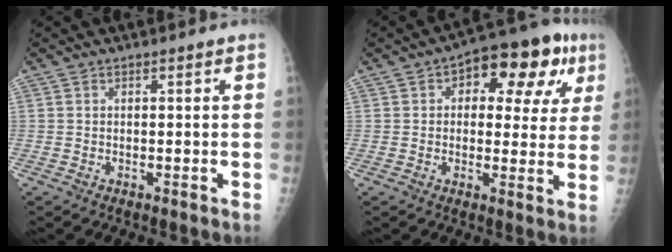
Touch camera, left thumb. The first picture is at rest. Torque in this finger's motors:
{"motor_torque": [0.17, 0.38, 0.09, -0.14, 0.10]}